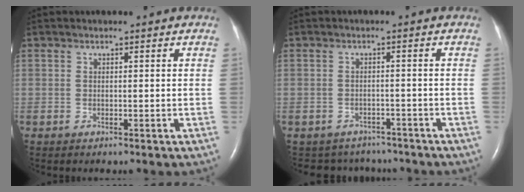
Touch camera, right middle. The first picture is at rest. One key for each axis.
{"total": 5.9, "fx": -5.3, "fy": 2.6, "fz": -0.3, "tx": 0.003, "ty": 0.013, "tz": -0.065}